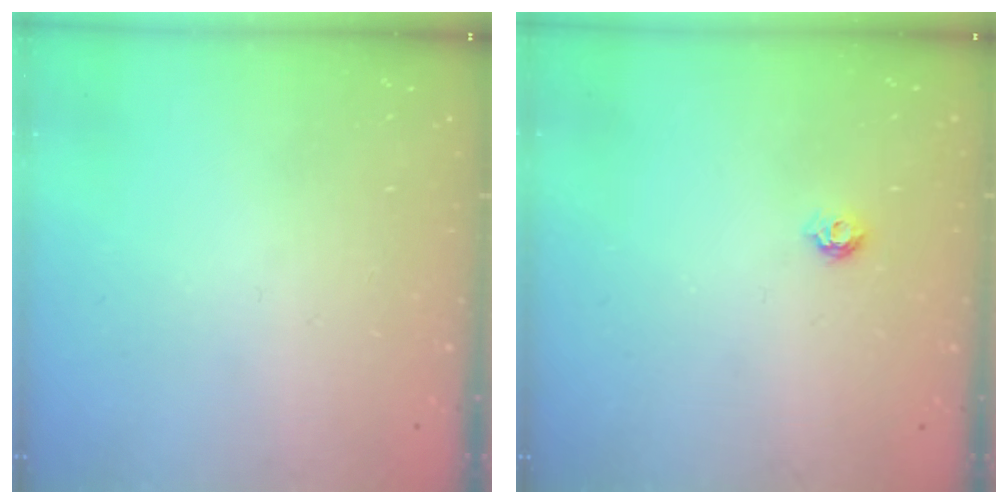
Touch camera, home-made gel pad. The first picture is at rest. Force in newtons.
{"total": 3.9, "press": 3.9, "slide": 0.5}